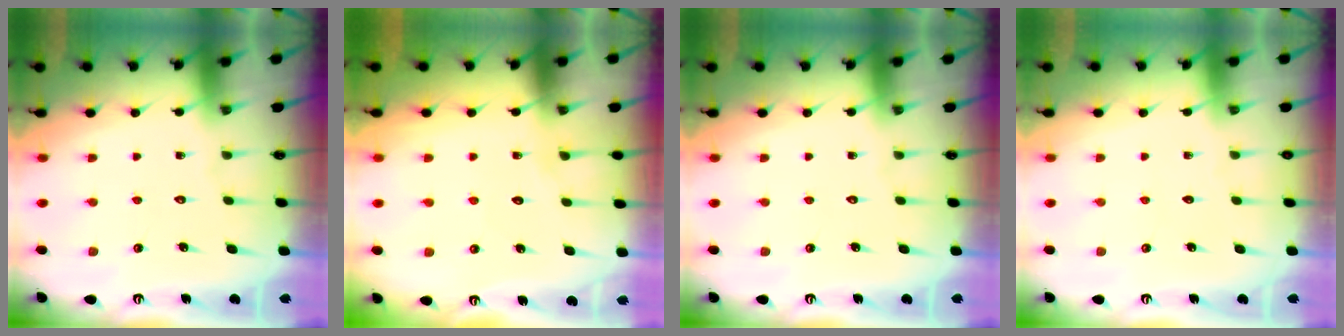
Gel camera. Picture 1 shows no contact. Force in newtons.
{"total": 5.2, "press": 5.1, "slide": 0.5}
{"total": 0.0}
{"total": 0.0}